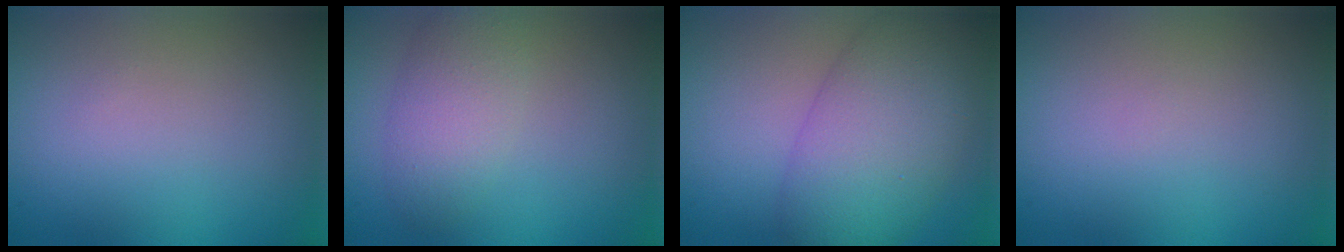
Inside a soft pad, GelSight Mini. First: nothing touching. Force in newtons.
{"total": 3.5, "press": 3.5, "slide": 0.2}
{"total": 8.1, "press": 8.1, "slide": 0.2}
{"total": 0.0}